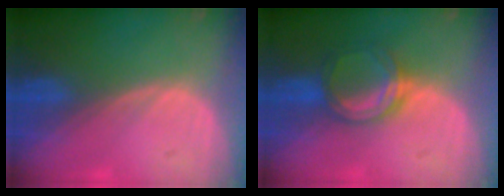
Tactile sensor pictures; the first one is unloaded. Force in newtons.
{"total": 5.2, "press": 4.9, "slide": 1.7}